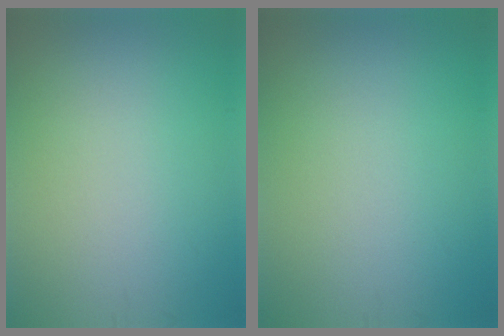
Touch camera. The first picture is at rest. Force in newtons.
{"total": 0.0}